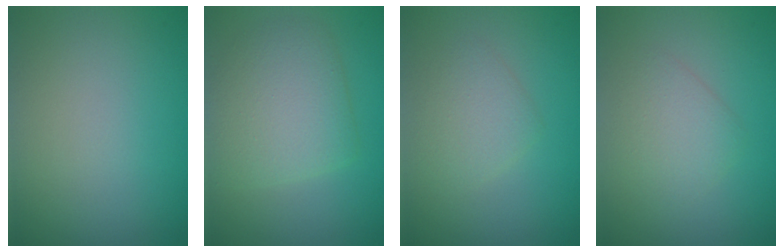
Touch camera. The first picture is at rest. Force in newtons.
{"total": 4.6, "press": 4.6, "slide": 0.2}
{"total": 2.2, "press": 2.2, "slide": 0.1}
{"total": 2.2, "press": 2.2, "slide": 0.1}